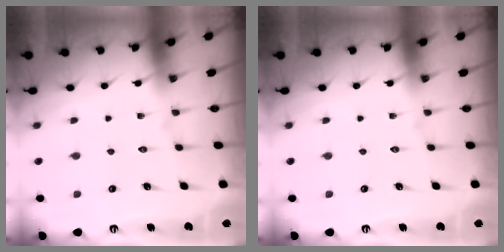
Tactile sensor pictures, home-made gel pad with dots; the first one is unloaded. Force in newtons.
{"total": 0.0}